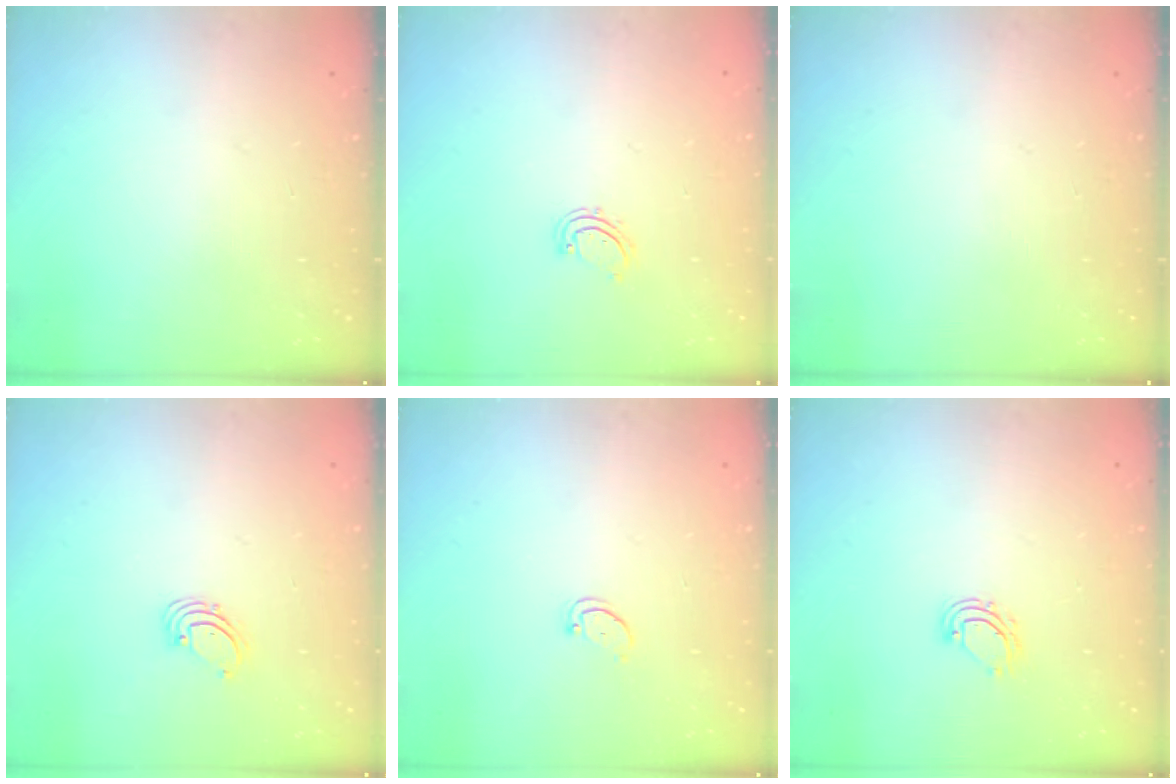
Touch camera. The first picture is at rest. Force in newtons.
{"total": 2.9, "press": 2.9, "slide": 0.3}
{"total": 0.0}
{"total": 1.6, "press": 1.6, "slide": 0.1}
{"total": 2.5, "press": 2.4, "slide": 0.4}
{"total": 5.4, "press": 5.4, "slide": 0.3}